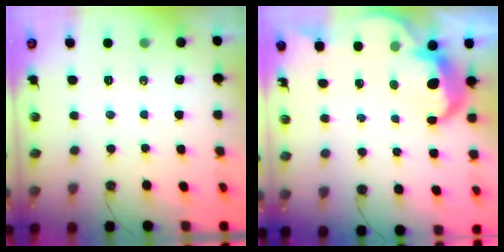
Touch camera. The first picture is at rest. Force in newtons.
{"total": 6.6, "press": 6.5, "slide": 0.8}